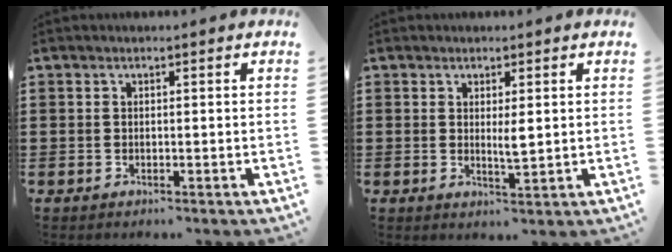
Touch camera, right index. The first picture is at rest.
{"total": 2.7, "force": [0.6, 0.6, 2.6], "torque": [-0.044, -0.004, 0.007]}